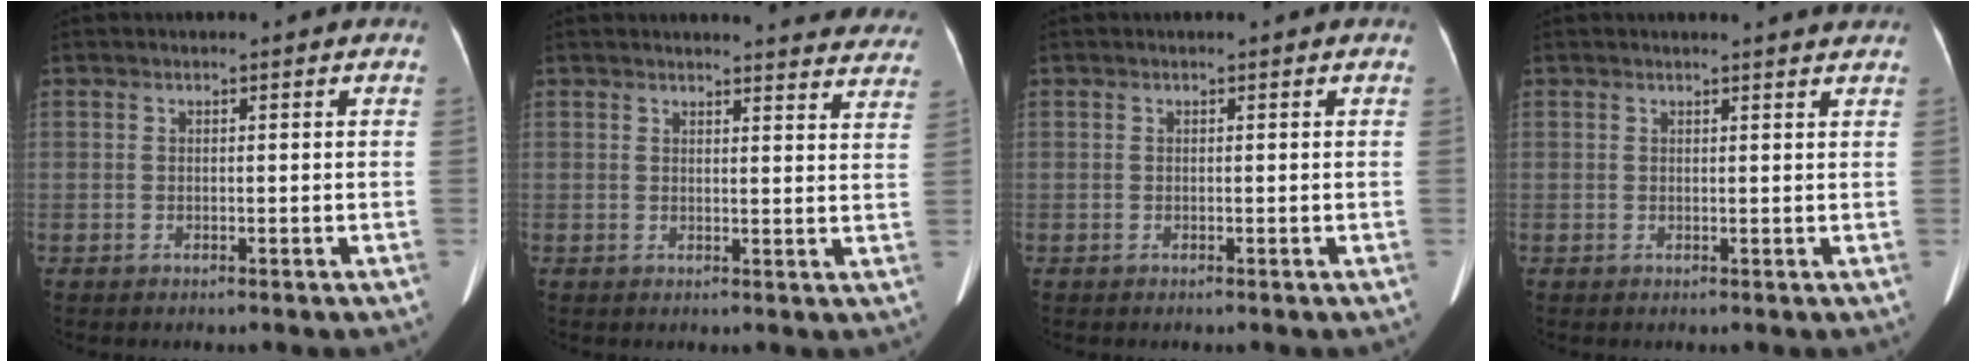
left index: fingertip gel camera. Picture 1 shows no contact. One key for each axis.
{"total": 14.9, "fx": 14.5, "fy": 2.1, "fz": 2.8, "tx": -0.004, "ty": -0.065, "tz": 0.134}
{"total": 0.0}
{"total": 3.4, "fx": 3.3, "fy": -0.1, "fz": 0.8, "tx": -0.015, "ty": 0.002, "tz": 0.029}